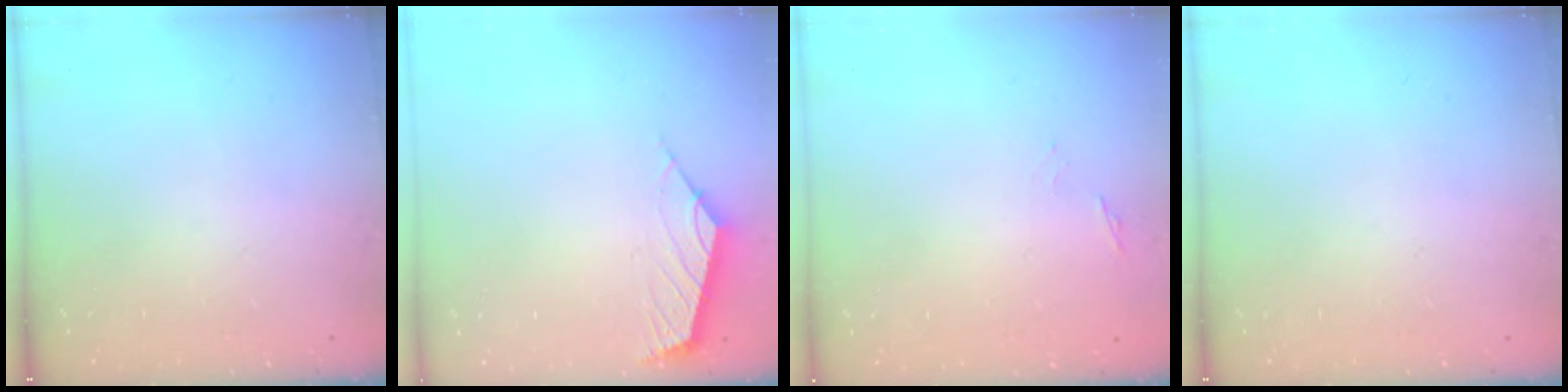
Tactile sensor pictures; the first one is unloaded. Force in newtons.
{"total": 2.5, "press": 2.5, "slide": 0.6}
{"total": 0.8, "press": 0.6, "slide": 0.4}
{"total": 0.0}